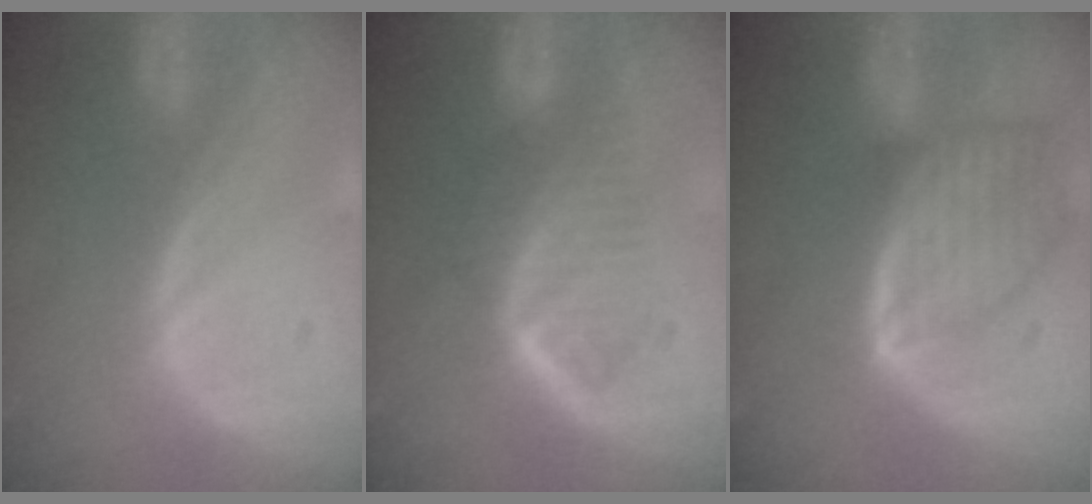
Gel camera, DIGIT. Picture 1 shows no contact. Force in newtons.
{"total": 6.6, "press": 5.9, "slide": 2.9}
{"total": 8.0, "press": 7.2, "slide": 3.5}